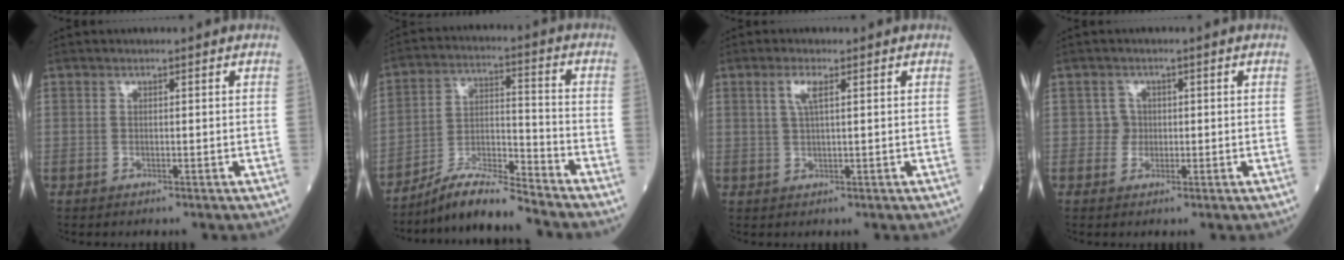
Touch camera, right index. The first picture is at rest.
{"total": 9.8, "force": [-9.0, 0.0, 4.0], "torque": [-0.074, 0.001, -0.165]}
{"total": 2.8, "force": [1.1, 0.4, 2.5], "torque": [-0.057, 0.004, 0.023]}
{"total": 1.8, "force": [0.0, 1.8, -0.1], "torque": [0.010, 0.007, -0.004]}